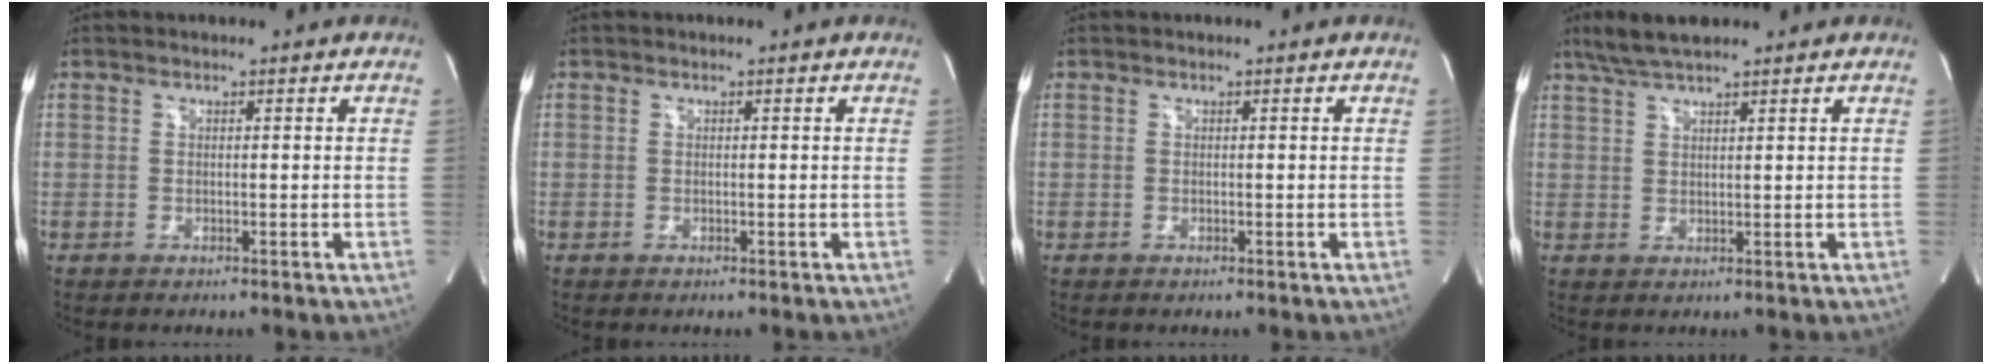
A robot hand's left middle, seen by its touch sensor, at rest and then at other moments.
{"total": 0.0}
{"total": 0.0}
{"total": 5.6, "force": [4.5, 0.7, 3.2], "torque": [-0.071, 0.020, 0.085]}